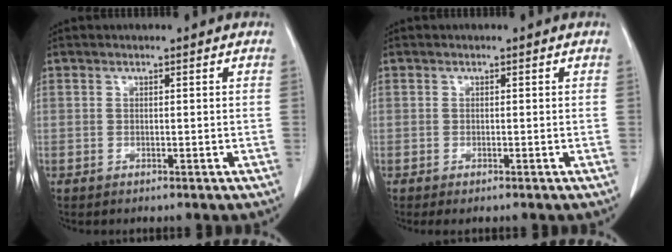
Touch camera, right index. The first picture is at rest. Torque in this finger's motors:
{"motor_torque": [0.17, -0.11, 0.02, 0.02]}